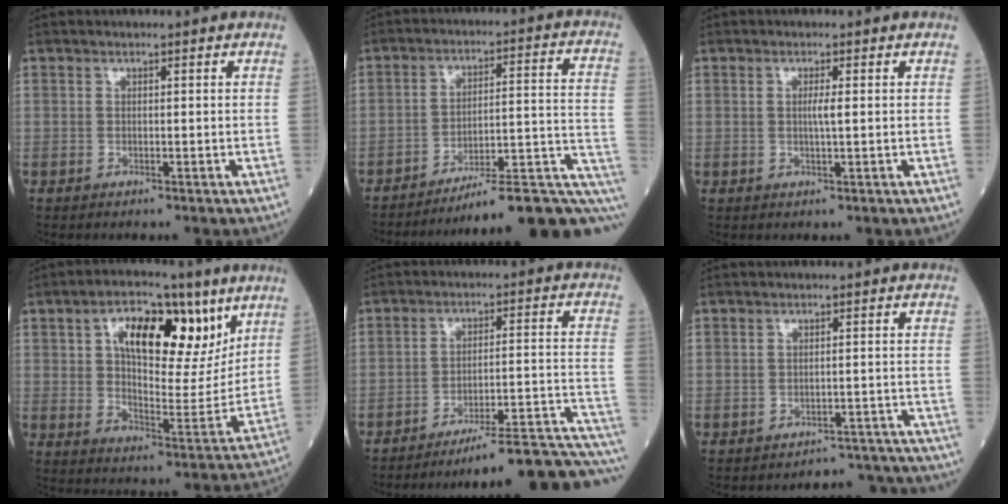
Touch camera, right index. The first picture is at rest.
{"total": 18.3, "force": [-14.8, 0.5, 10.7], "torque": [-0.078, 0.033, -0.205]}
{"total": 1.6, "force": [0.3, -0.1, 1.6], "torque": [-0.034, 0.000, 0.006]}
{"total": 17.7, "force": [8.0, 7.6, 13.8], "torque": [-0.216, 0.013, 0.135]}
{"total": 18.3, "force": [-15.6, -0.4, 9.5], "torque": [-0.058, 0.023, -0.213]}
{"total": 9.3, "force": [-9.1, 1.5, -1.1], "torque": [0.034, 0.040, -0.094]}